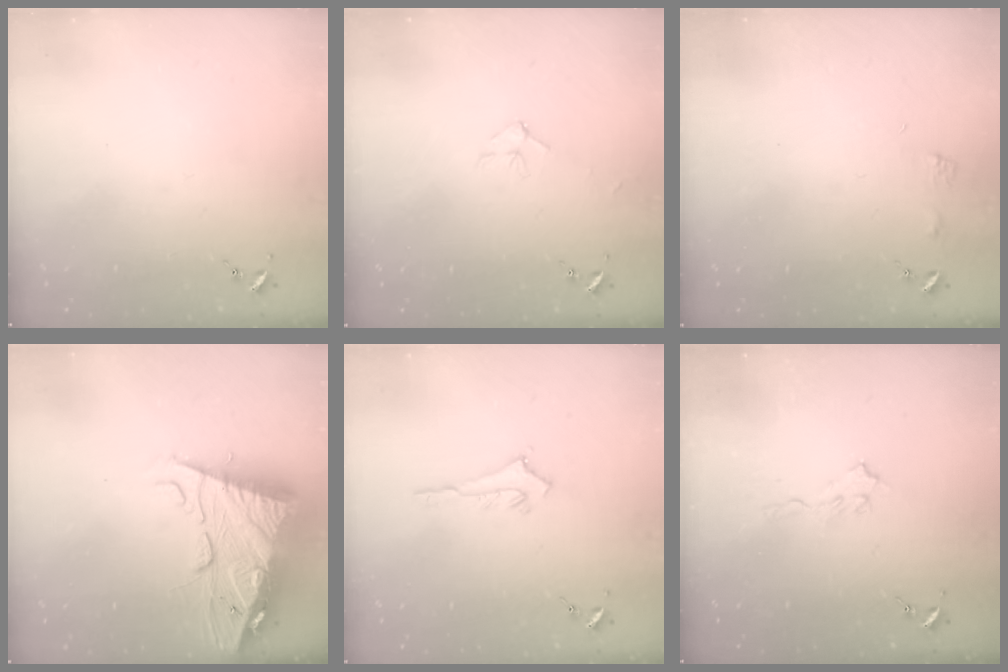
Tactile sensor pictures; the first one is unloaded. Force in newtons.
{"total": 5.5, "press": 5.5, "slide": 0.6}
{"total": 3.9, "press": 3.9, "slide": 0.4}
{"total": 17.9, "press": 17.8, "slide": 1.7}
{"total": 2.9, "press": 2.9, "slide": 0.2}
{"total": 5.8, "press": 5.7, "slide": 0.6}